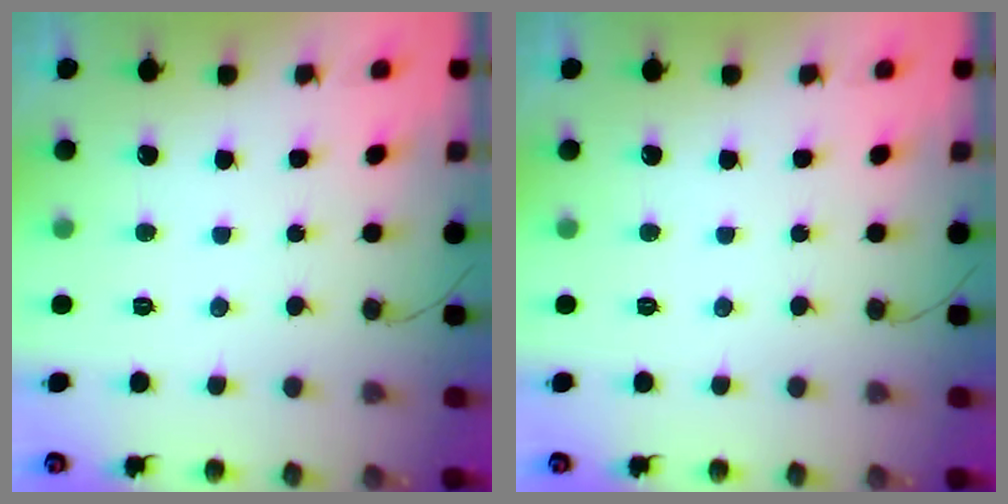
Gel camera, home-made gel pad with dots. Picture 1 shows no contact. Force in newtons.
{"total": 0.0}